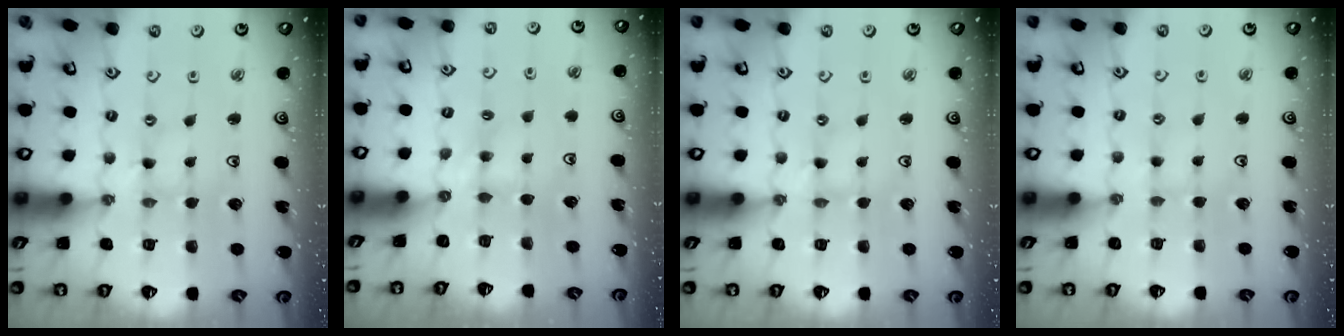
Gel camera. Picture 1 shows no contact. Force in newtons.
{"total": 3.6, "press": 3.6, "slide": 0.3}
{"total": 0.0}
{"total": 1.7, "press": 1.7, "slide": 0.4}